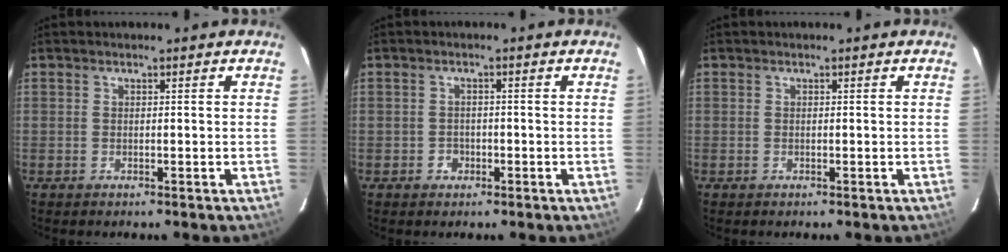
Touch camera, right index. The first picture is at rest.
{"total": 1.9, "force": [-1.1, 1.3, 0.8], "torque": [-0.016, 0.003, -0.018]}
{"total": 0.0}